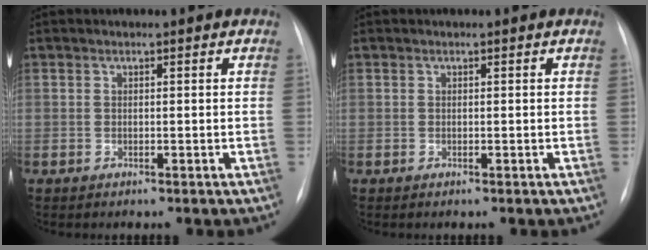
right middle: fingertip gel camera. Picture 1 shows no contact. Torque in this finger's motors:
{"motor_torque": [0.28, -0.48, 0.06, 0.01]}